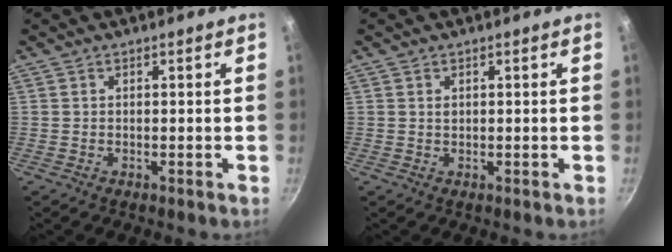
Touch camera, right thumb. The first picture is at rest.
{"total": 0.6, "force": [0.2, 0.5, 0.3], "torque": [-0.005, 0.001, 0.005]}